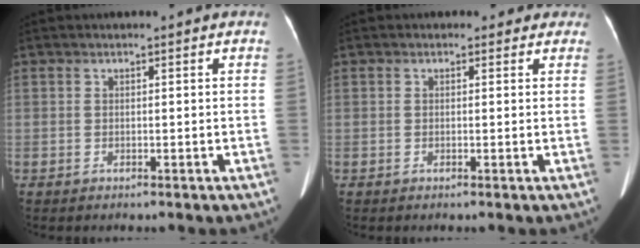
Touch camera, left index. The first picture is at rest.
{"total": 1.6, "force": [0.9, 1.3, 0.1], "torque": [0.006, 0.000, 0.001]}